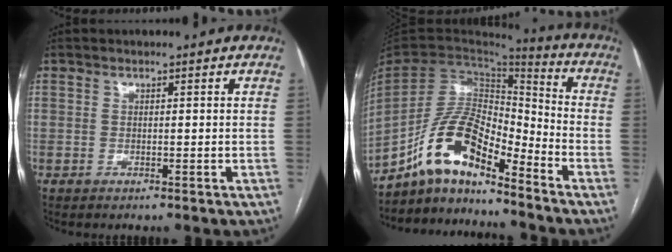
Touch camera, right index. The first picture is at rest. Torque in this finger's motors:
{"motor_torque": [1.19, -0.95, 0.94, 0.21]}